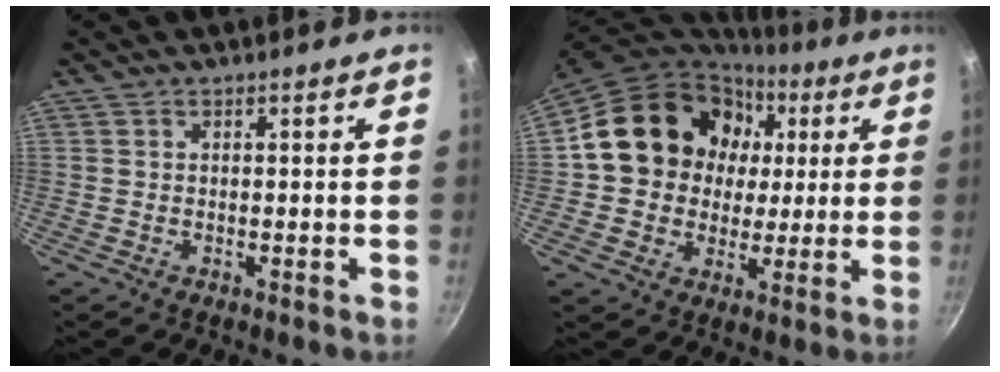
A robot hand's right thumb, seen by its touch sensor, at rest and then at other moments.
{"total": 19.8, "force": [4.4, 16.8, 9.4], "torque": [-0.139, 0.025, 0.075]}